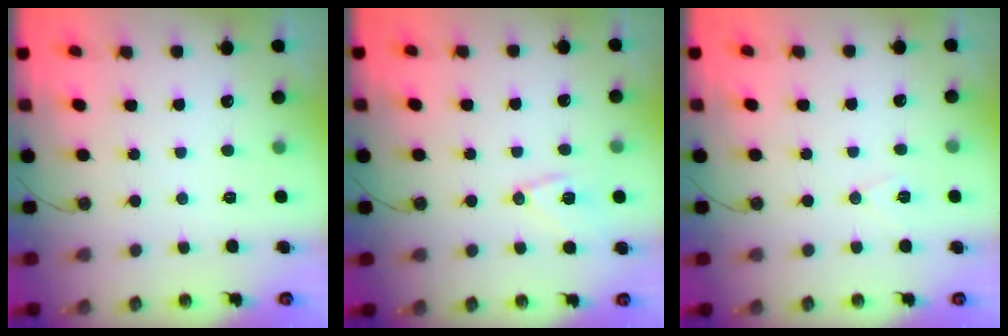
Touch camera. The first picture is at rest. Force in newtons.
{"total": 10.1, "press": 10.1, "slide": 0.8}
{"total": 6.1, "press": 4.1, "slide": 4.6}